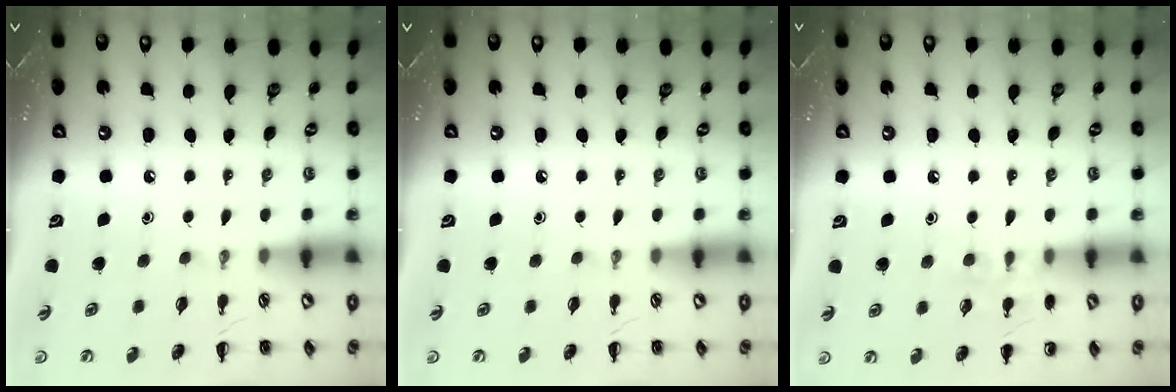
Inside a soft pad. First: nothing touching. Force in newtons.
{"total": 0.0}
{"total": 7.0, "press": 6.8, "slide": 1.6}